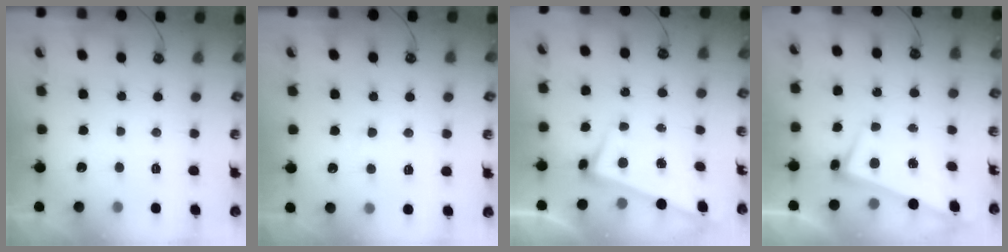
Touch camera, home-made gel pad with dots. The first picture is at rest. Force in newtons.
{"total": 1.8, "press": 1.7, "slide": 0.5}
{"total": 2.7, "press": 2.7, "slide": 0.7}
{"total": 2.8, "press": 2.7, "slide": 0.4}